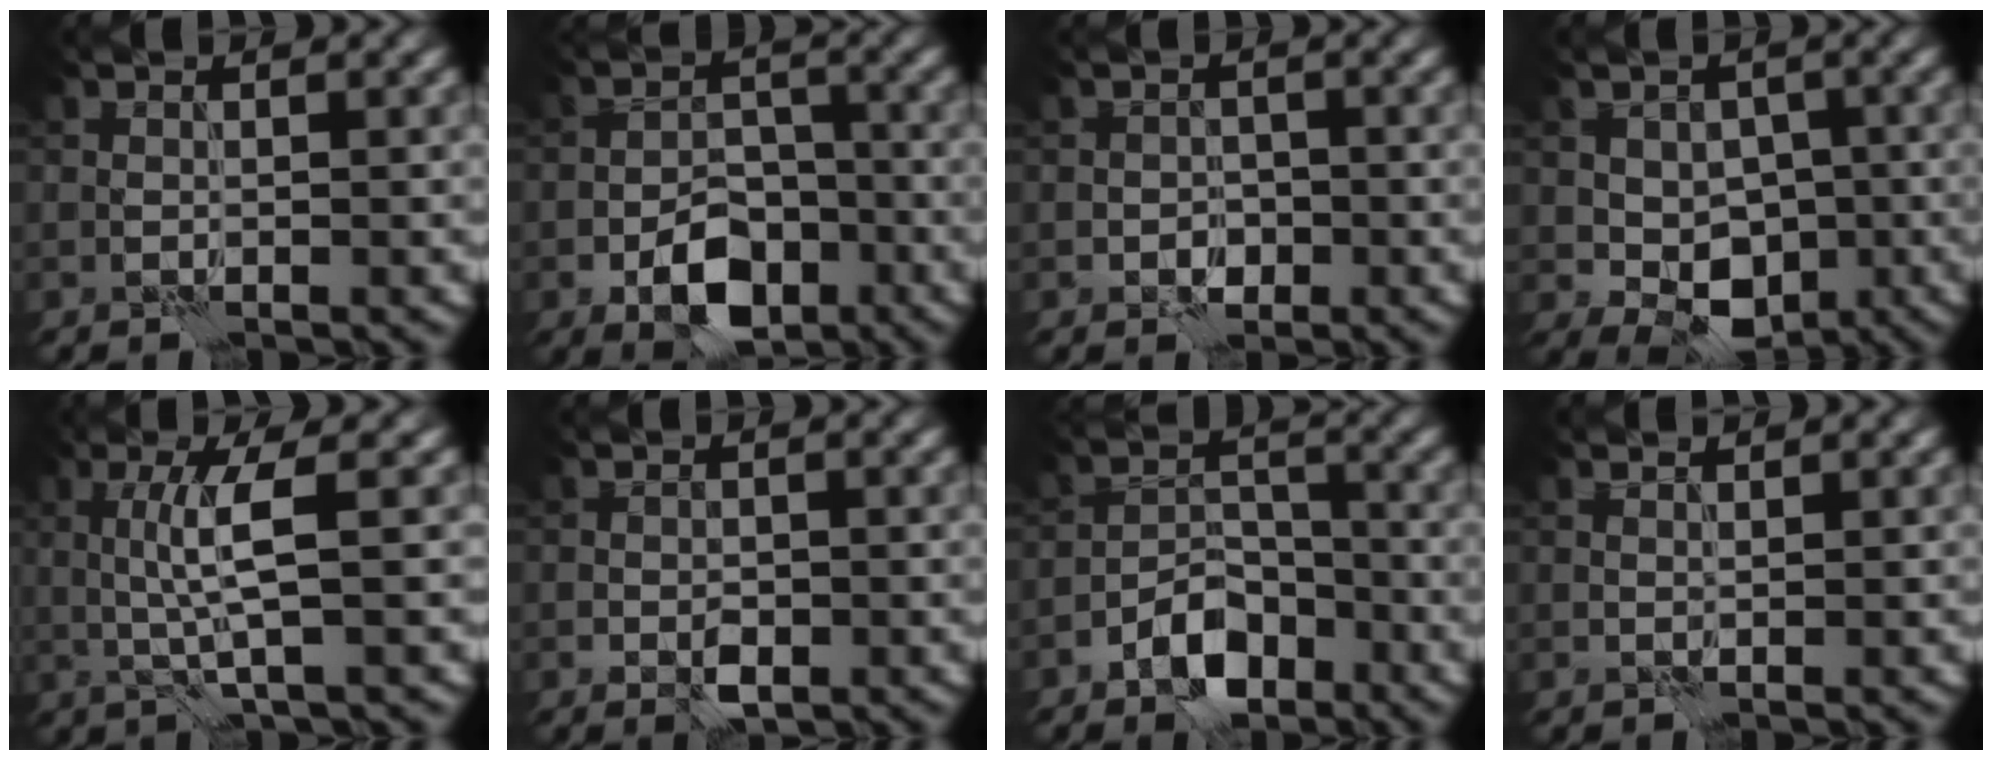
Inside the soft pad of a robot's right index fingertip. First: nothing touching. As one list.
[{"total": 6.5, "force": [-3.2, 3.8, 4.1], "torque": [-0.059, -0.003, -0.059]}, {"total": 1.8, "force": [-0.7, 1.4, 0.8], "torque": [-0.009, 0.000, -0.014]}, {"total": 6.5, "force": [-1.4, 4.7, 4.2], "torque": [-0.062, 0.001, -0.022]}, {"total": 3.7, "force": [0.1, 0.2, 3.7], "torque": [-0.075, 0.000, 0.006]}, {"total": 2.1, "force": [-0.7, 1.3, 1.5], "torque": [-0.026, -0.003, -0.011]}, {"total": 5.1, "force": [-3.2, 2.8, 2.8], "torque": [-0.040, 0.004, -0.063]}, {"total": 0.6, "force": [0.6, -0.2, 0.0], "torque": [-0.003, 0.000, 0.008]}]